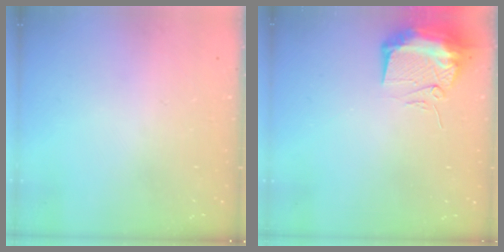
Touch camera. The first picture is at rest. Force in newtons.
{"total": 11.0, "press": 11.0, "slide": 1.2}